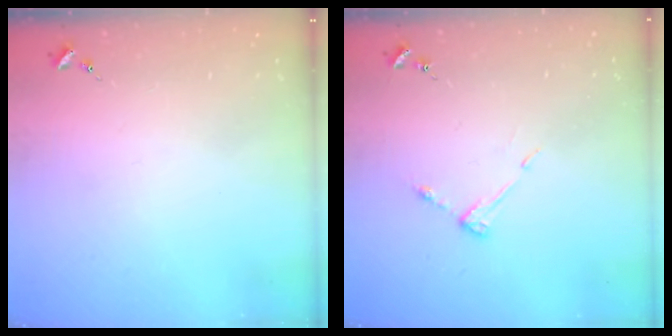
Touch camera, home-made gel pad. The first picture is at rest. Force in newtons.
{"total": 5.0, "press": 4.9, "slide": 0.4}